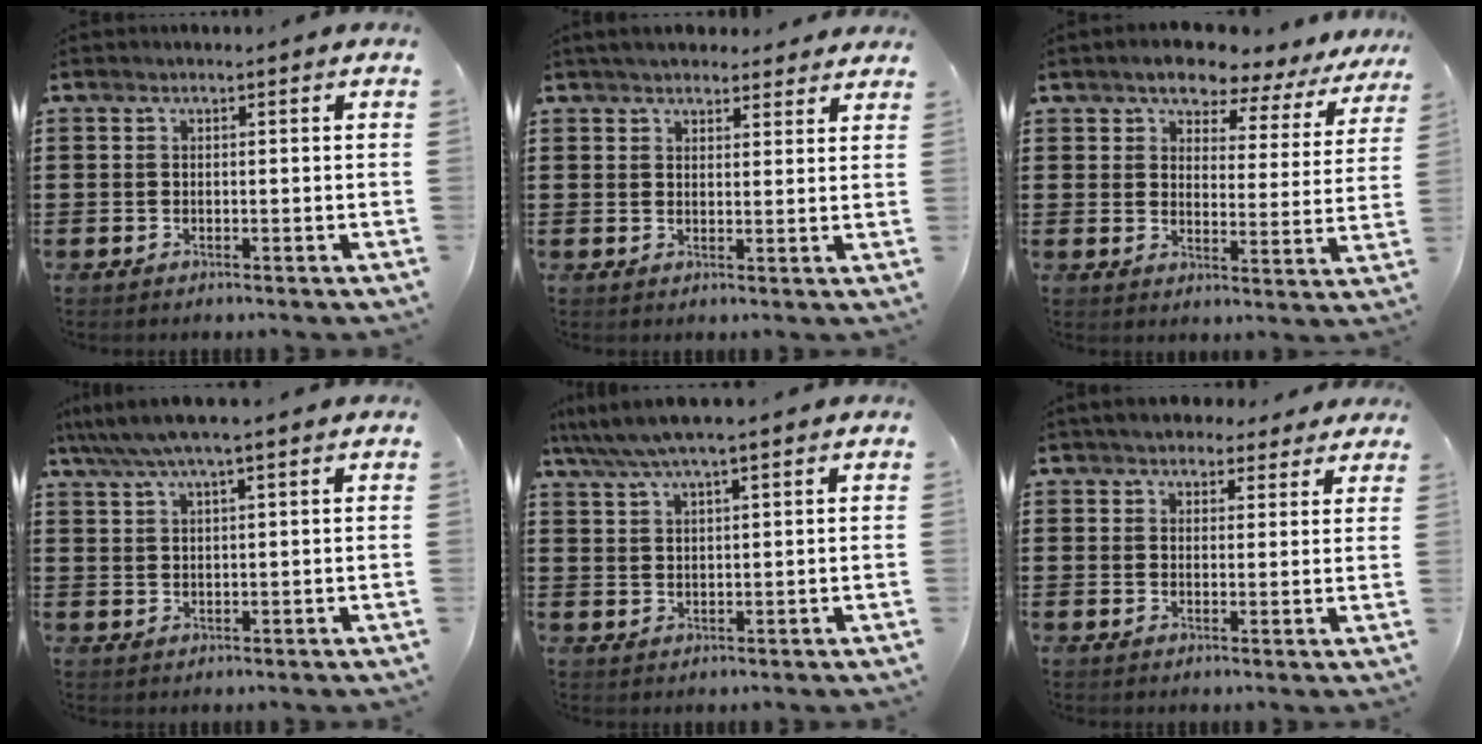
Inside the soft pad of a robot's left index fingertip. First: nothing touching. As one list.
[{"total": 3.7, "force": [3.5, 0.8, 0.8], "torque": [-0.024, -0.005, 0.066]}, {"total": 5.4, "force": [4.9, 1.5, 1.6], "torque": [-0.045, -0.030, 0.078]}, {"total": 4.6, "force": [3.4, 0.4, 3.1], "torque": [-0.068, -0.003, 0.060]}, {"total": 4.5, "force": [3.5, 0.3, 2.8], "torque": [-0.062, -0.005, 0.062]}, {"total": 4.0, "force": [3.5, 1.5, 0.9], "torque": [-0.030, -0.001, 0.067]}]